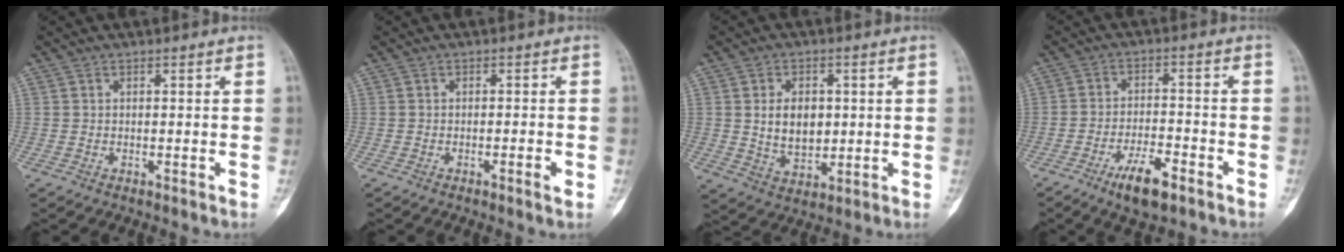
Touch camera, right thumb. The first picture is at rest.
{"total": 1.9, "force": [-0.8, 0.2, 1.7], "torque": [-0.027, 0.000, -0.013]}
{"total": 8.4, "force": [1.1, 5.8, 5.9], "torque": [-0.070, -0.012, 0.026]}
{"total": 7.9, "force": [-5.0, 2.6, 5.6], "torque": [-0.098, 0.022, -0.082]}